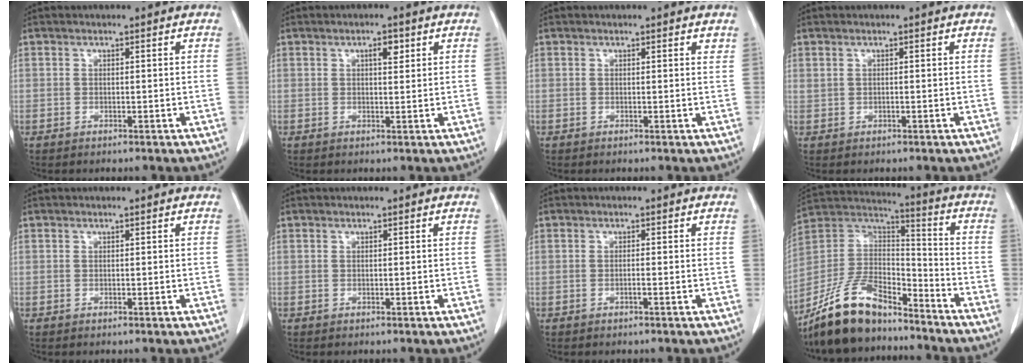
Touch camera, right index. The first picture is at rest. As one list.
[{"total": 2.2, "force": [1.0, 0.8, 1.8], "torque": [-0.029, -0.001, 0.014]}, {"total": 0.9, "force": [0.8, 0.3, 0.3], "torque": [-0.004, -0.001, 0.004]}, {"total": 0.5, "force": [0.2, 0.2, 0.4], "torque": [-0.015, 0.007, 0.009]}, {"total": 0.0}, {"total": 0.0}, {"total": 0.7, "force": [-0.3, -0.1, 0.6], "torque": [-0.010, 0.001, -0.005]}, {"total": 15.3, "force": [-13.0, 5.1, 6.2], "torque": [-0.121, 0.029, -0.243]}]